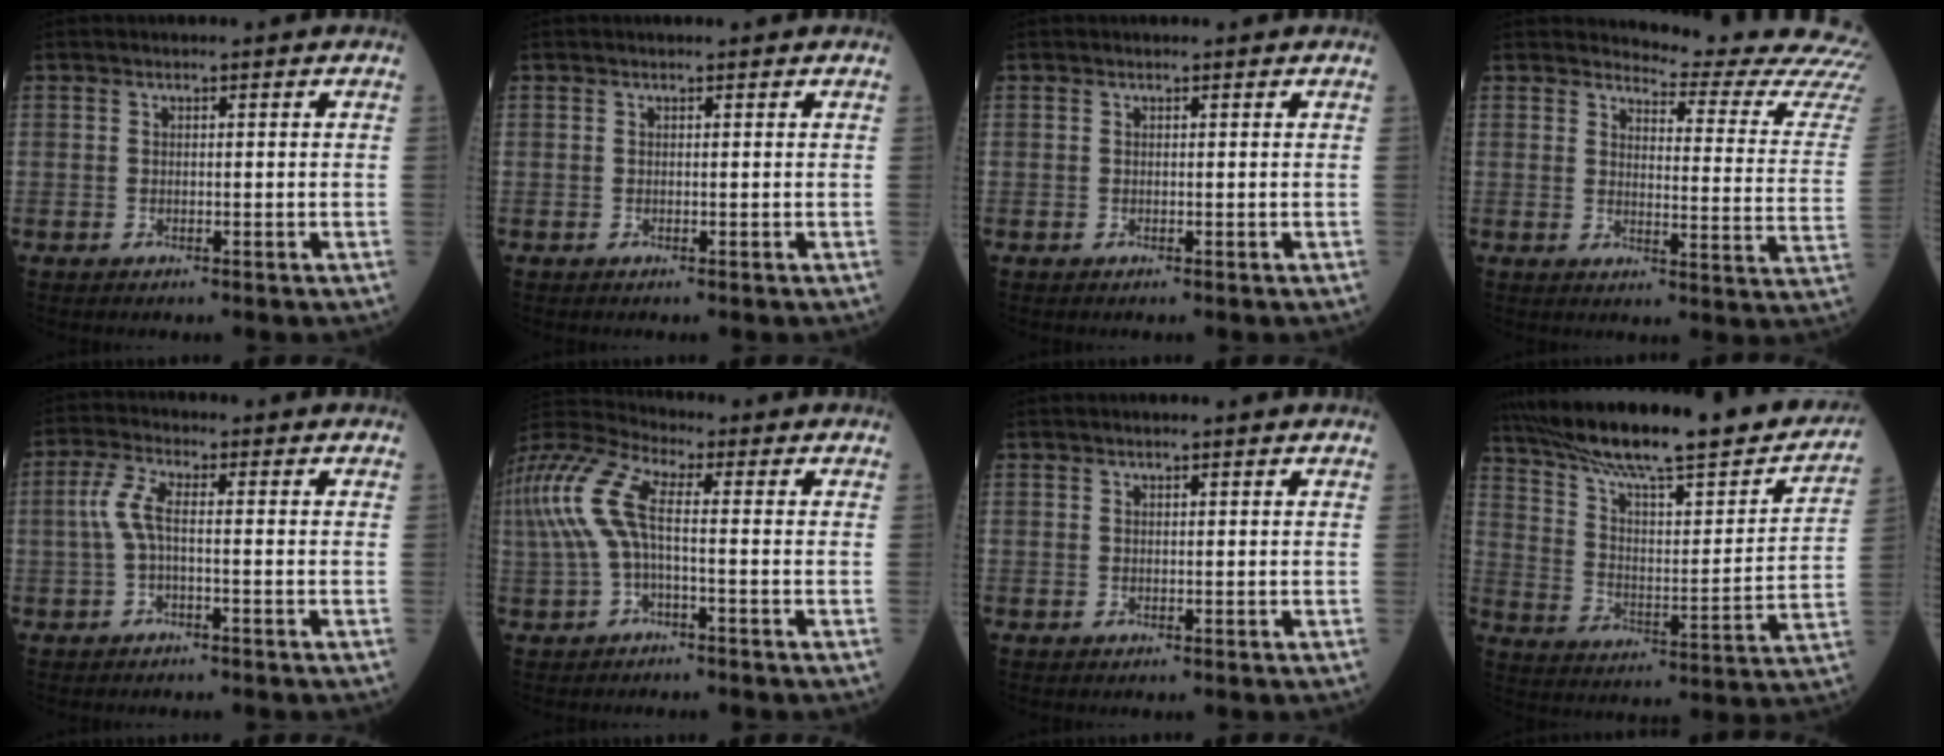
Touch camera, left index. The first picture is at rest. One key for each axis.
{"total": 0.0}
{"total": 0.0}
{"total": 16.9, "fx": 16.7, "fy": -0.3, "fz": 2.4, "tx": -0.019, "ty": -0.153, "tz": 0.166}
{"total": 4.0, "fx": -0.4, "fy": 0.6, "fz": 4.0, "tx": -0.097, "ty": 0.013, "tz": -0.010}
{"total": 9.3, "fx": 0.1, "fy": 2.3, "fz": 9.0, "tx": -0.219, "ty": 0.040, "tz": -0.004}
{"total": 1.8, "fx": 1.6, "fy": 0.0, "fz": 0.8, "tx": -0.009, "ty": 0.017, "tz": 0.023}
{"total": 28.2, "fx": 23.6, "fy": 4.2, "fz": 14.8, "tx": -0.239, "ty": -0.019, "tz": 0.334}